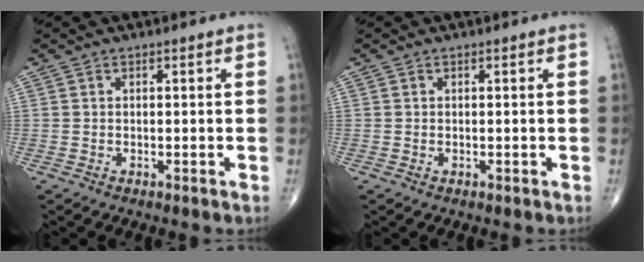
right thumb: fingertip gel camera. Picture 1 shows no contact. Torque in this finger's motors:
{"motor_torque": [-0.36, -0.04, -0.18, -0.10, -0.01]}